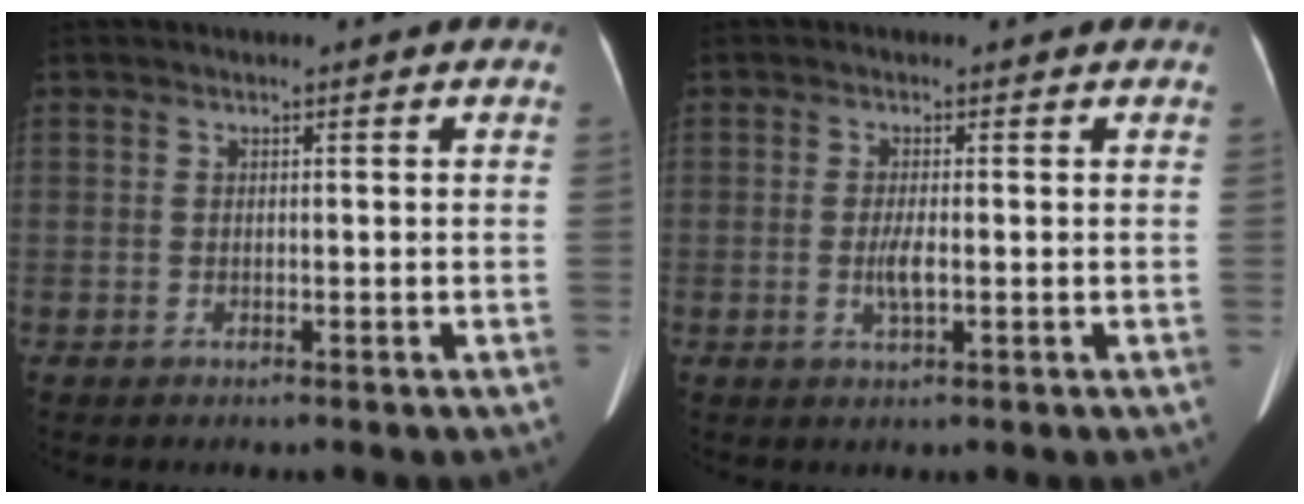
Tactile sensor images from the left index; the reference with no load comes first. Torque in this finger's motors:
{"motor_torque": [0.41, 0.17, 0.04, 0.01]}